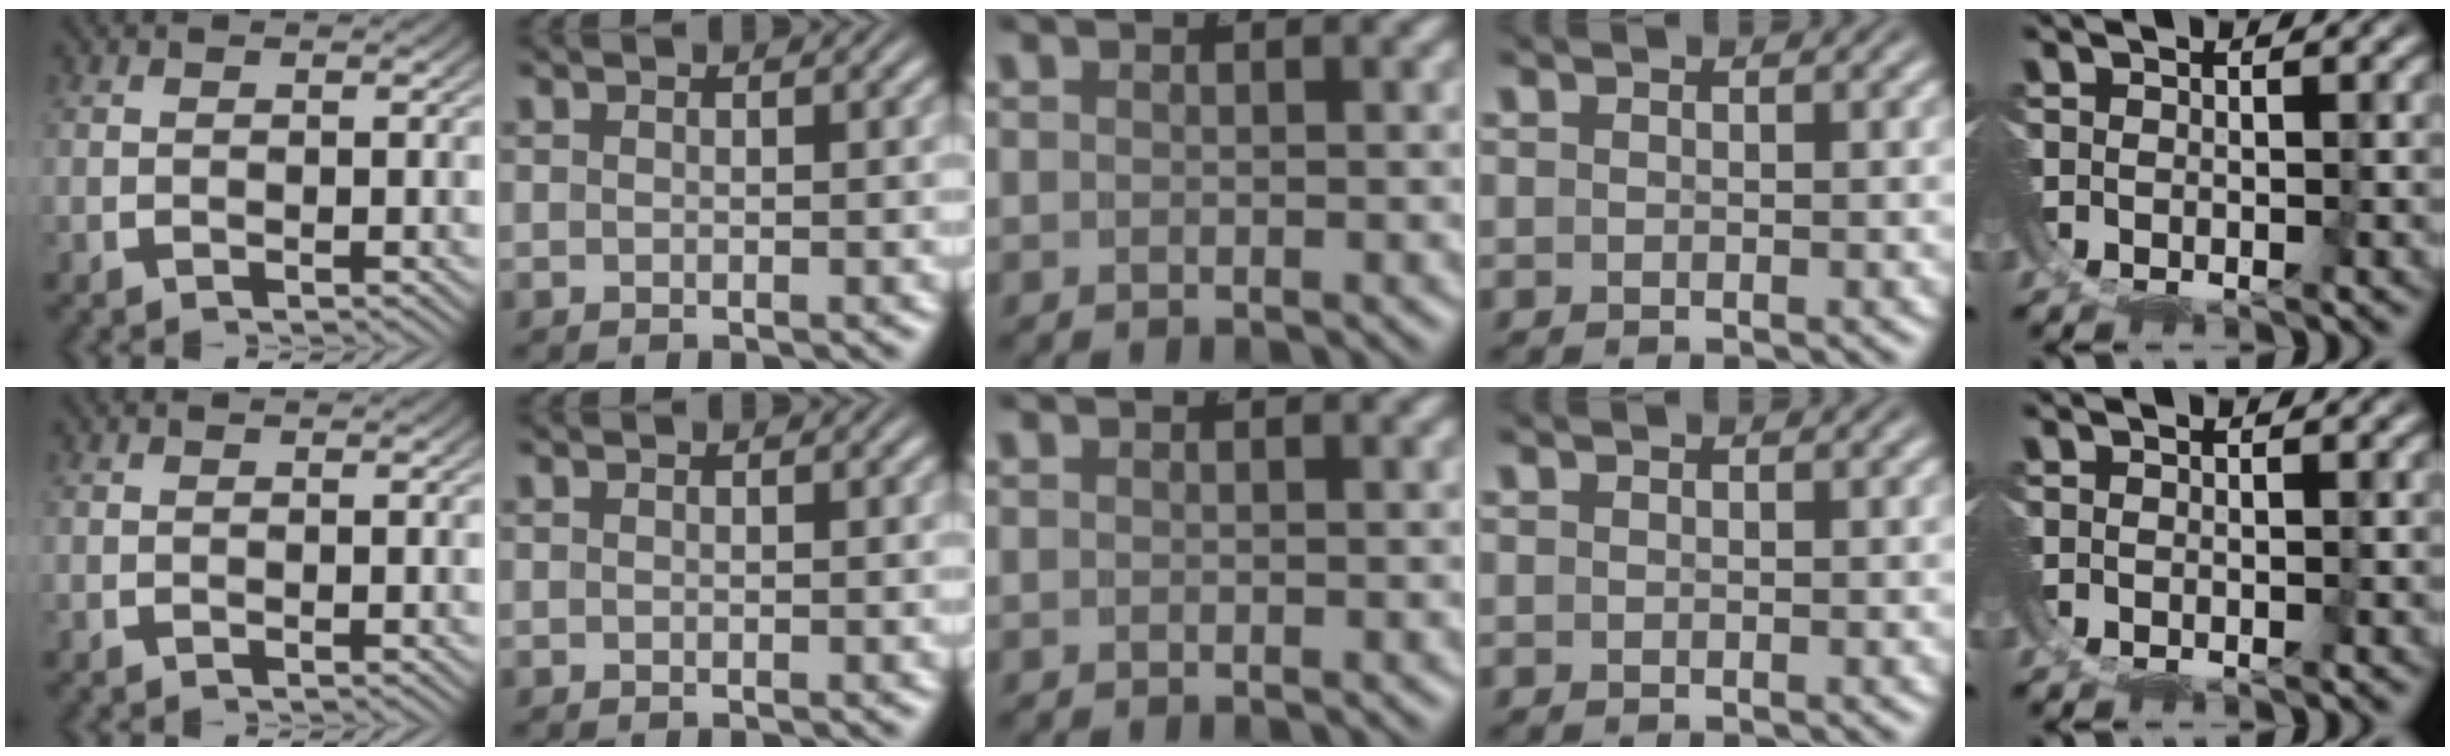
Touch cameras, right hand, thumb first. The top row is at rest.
{}